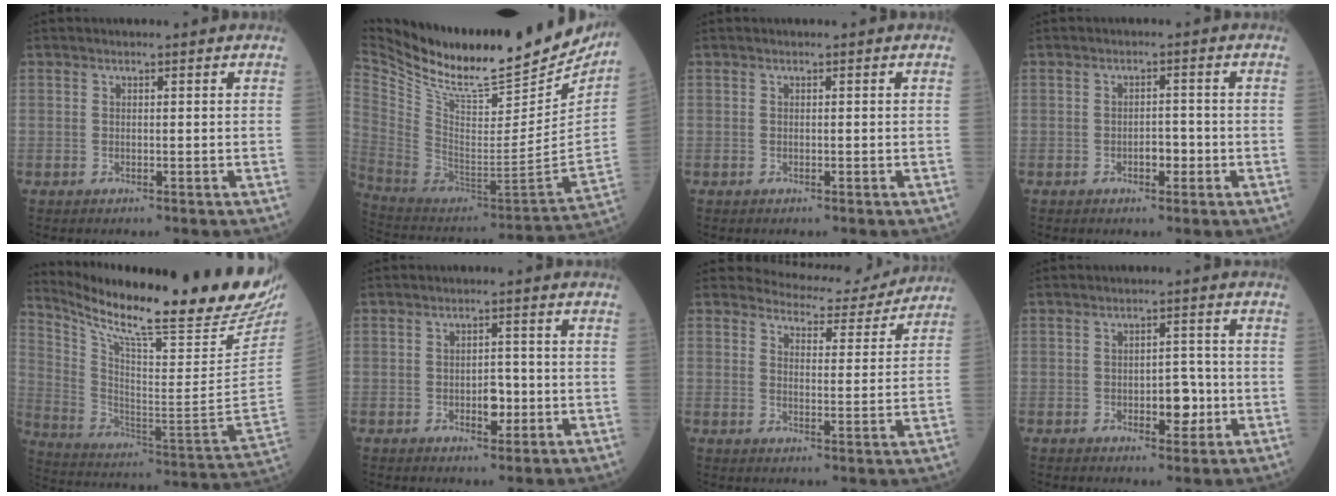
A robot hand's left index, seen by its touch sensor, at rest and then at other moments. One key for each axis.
{"total": 30.1, "fx": 25.5, "fy": 6.4, "fz": 14.6, "tx": -0.262, "ty": -0.070, "tz": 0.385}
{"total": 0.0}
{"total": 2.1, "fx": -1.1, "fy": 1.0, "fz": 1.6, "tx": -0.016, "ty": 0.002, "tz": -0.019}
{"total": 29.2, "fx": 23.8, "fy": 1.7, "fz": 16.8, "tx": -0.292, "ty": -0.089, "tz": 0.344}
{"total": 2.9, "fx": -1.0, "fy": 1.6, "fz": 2.2, "tx": -0.024, "ty": 0.001, "tz": -0.013}
{"total": 9.5, "fx": 9.3, "fy": 1.8, "fz": 0.2, "tx": 0.003, "ty": -0.012, "tz": 0.110}
{"total": 4.1, "fx": -1.3, "fy": 2.0, "fz": 3.3, "tx": -0.037, "ty": 0.001, "tz": -0.018}